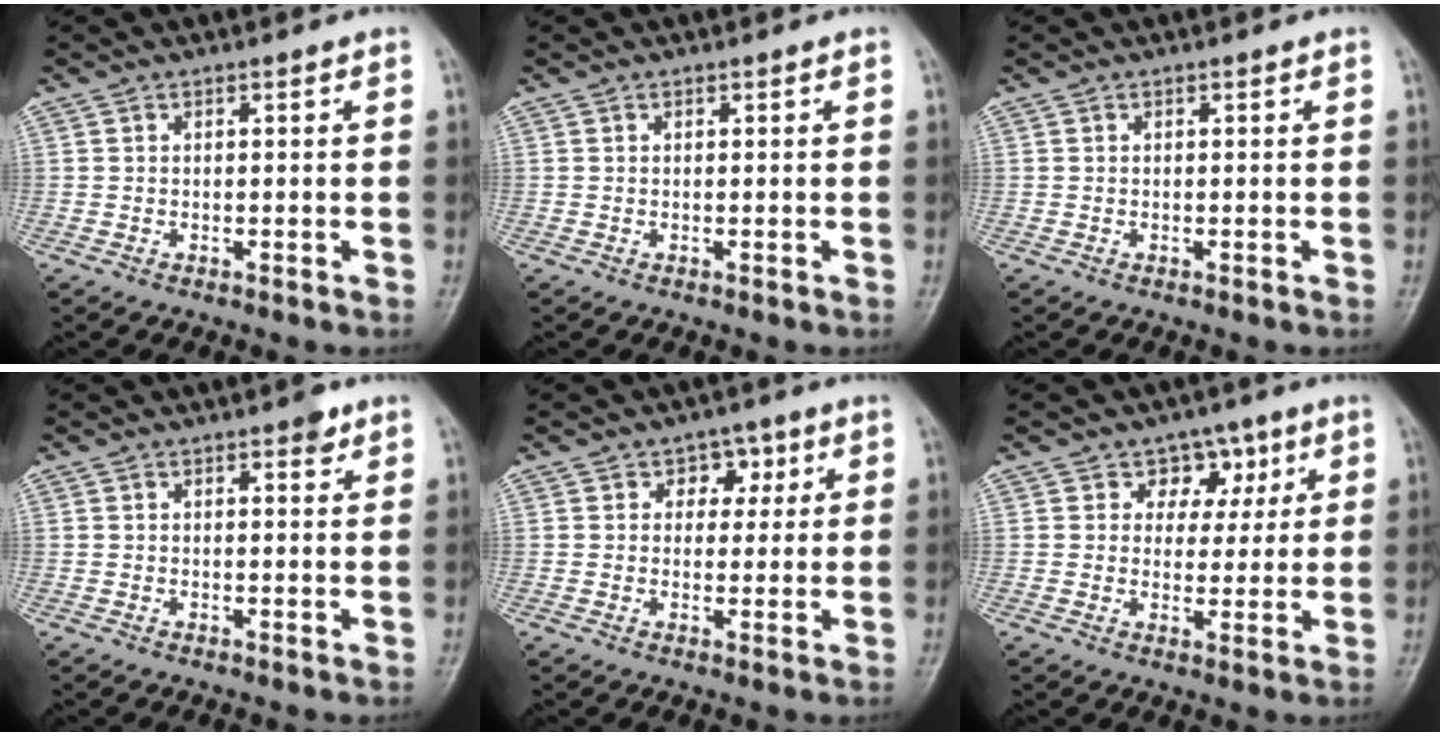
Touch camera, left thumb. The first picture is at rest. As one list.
[{"total": 0.0}, {"total": 0.0}, {"total": 2.1, "force": [1.3, 1.0, 1.4], "torque": [-0.012, -0.005, 0.016]}, {"total": 4.6, "force": [1.7, 3.6, 2.3], "torque": [0.008, -0.002, 0.019]}, {"total": 6.2, "force": [2.9, 5.1, 2.1], "torque": [0.013, -0.005, 0.038]}]